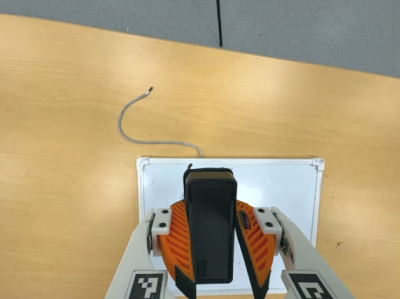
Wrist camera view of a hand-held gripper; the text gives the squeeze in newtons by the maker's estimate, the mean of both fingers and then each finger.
{"total": 9.8, "left": 9.1, "right": 10.5}